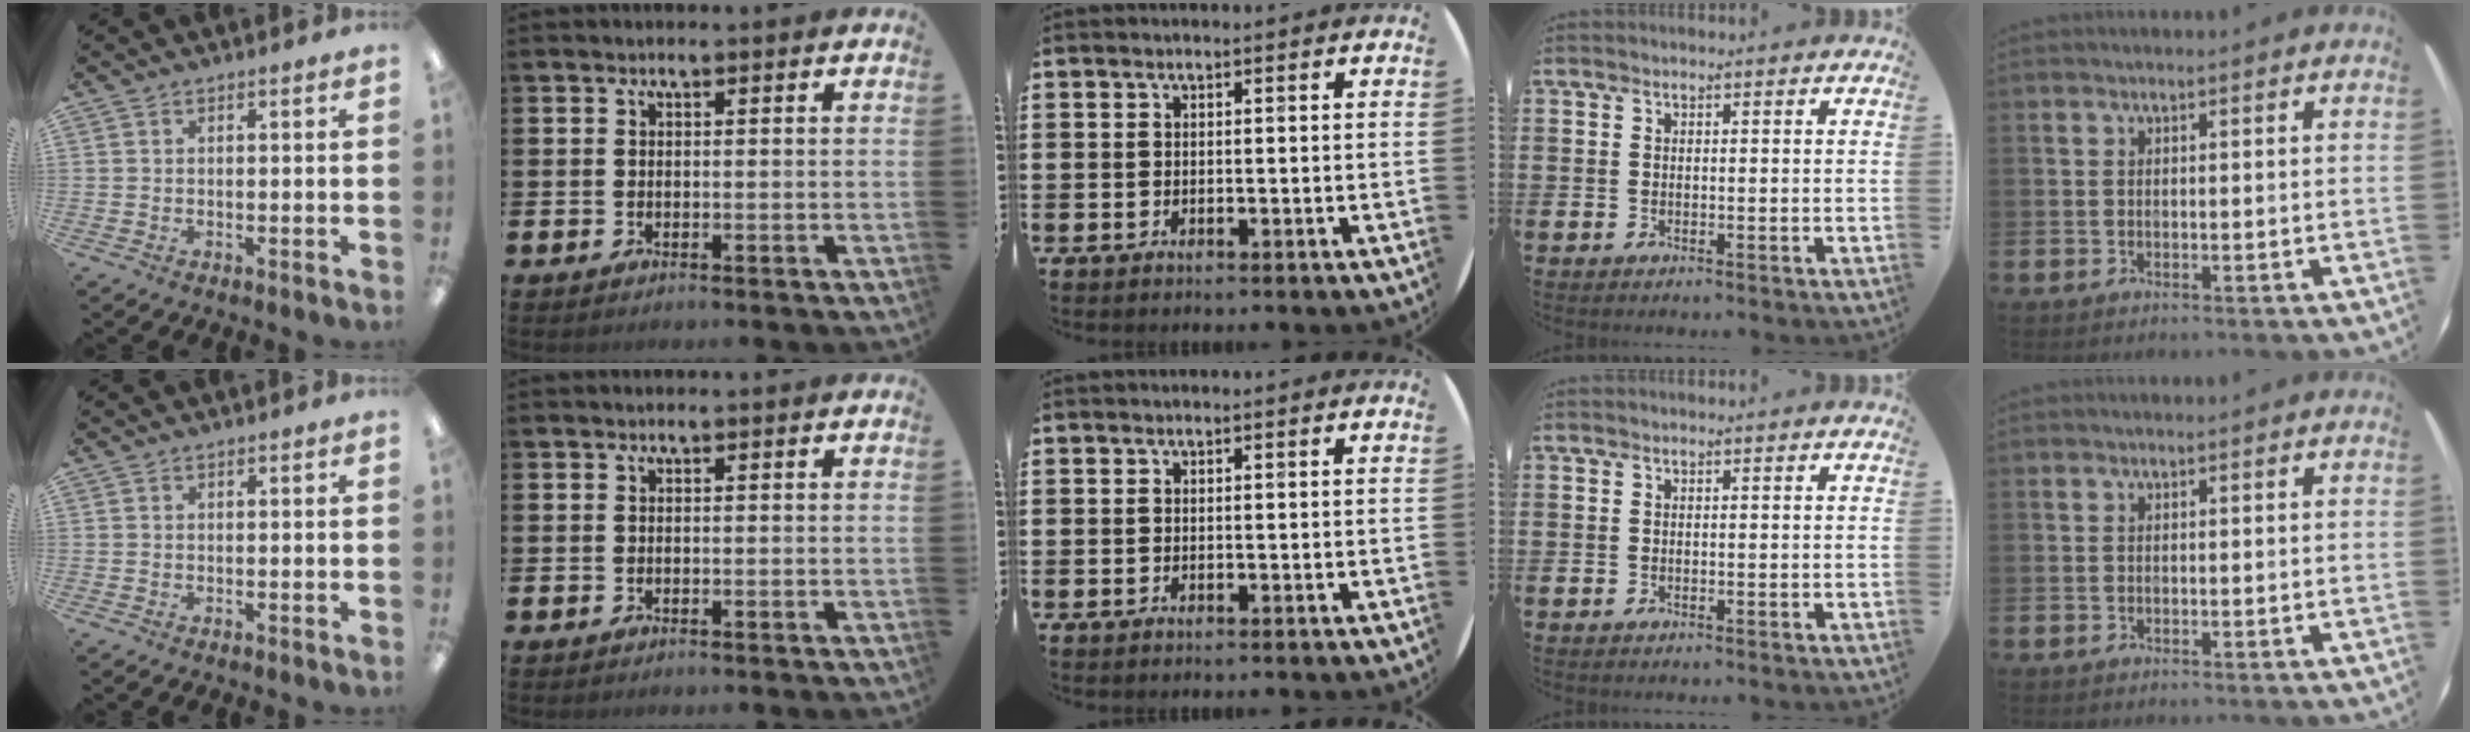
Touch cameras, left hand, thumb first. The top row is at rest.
{}